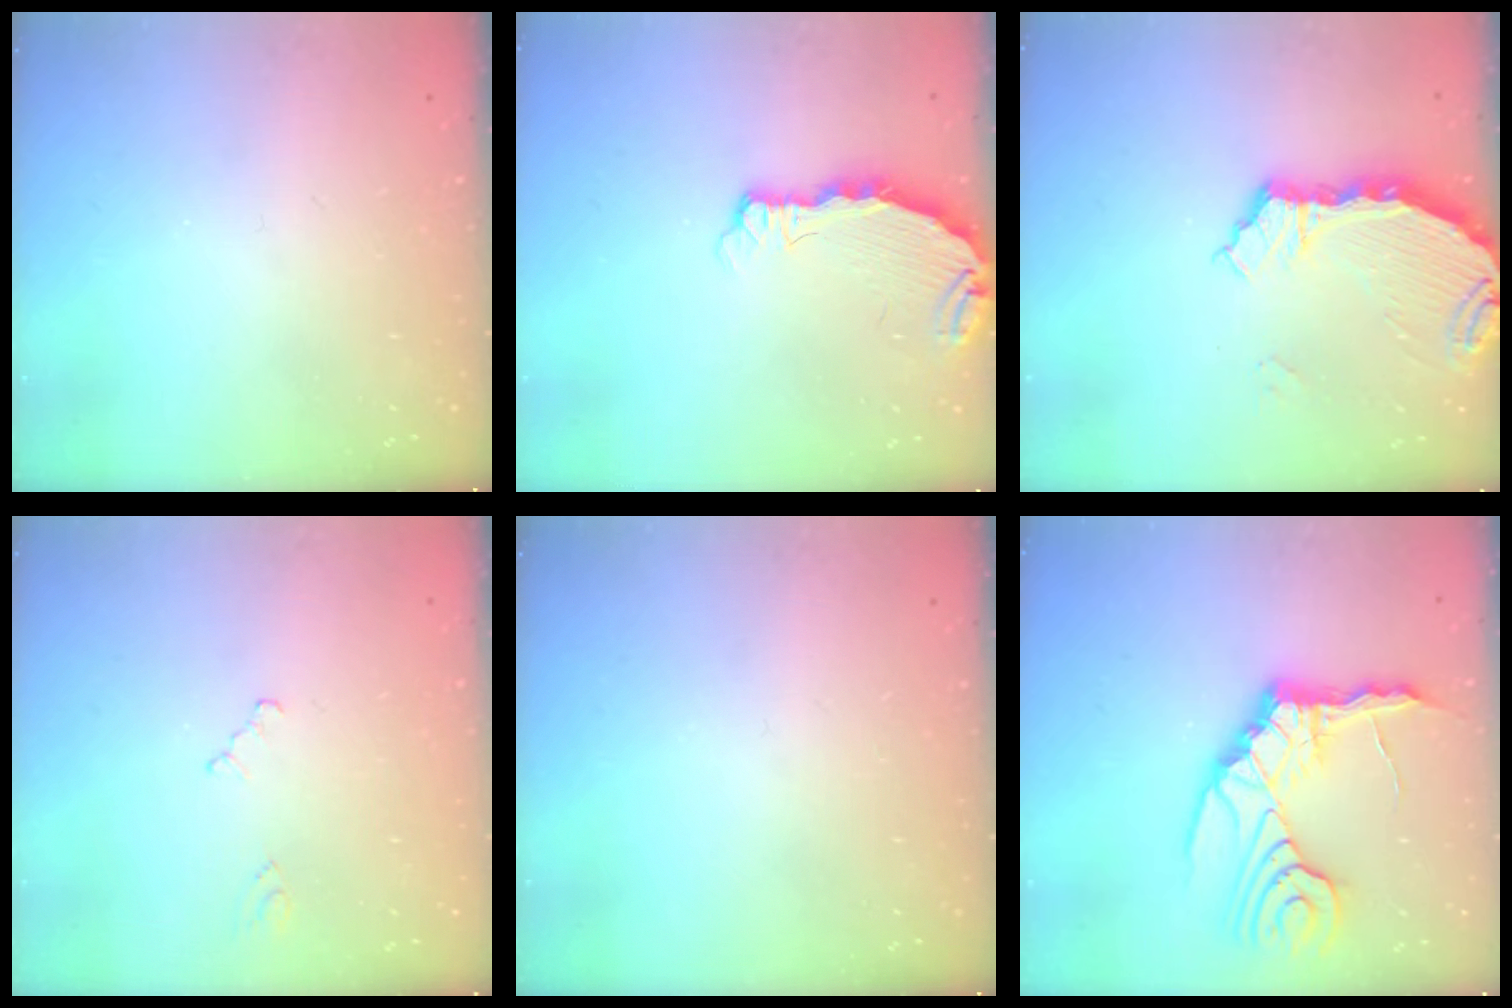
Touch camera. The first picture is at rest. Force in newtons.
{"total": 4.4, "press": 4.4, "slide": 0.5}
{"total": 6.8, "press": 5.1, "slide": 4.6}
{"total": 0.8, "press": 0.8, "slide": 0.2}
{"total": 0.0}
{"total": 12.8, "press": 12.7, "slide": 2.0}